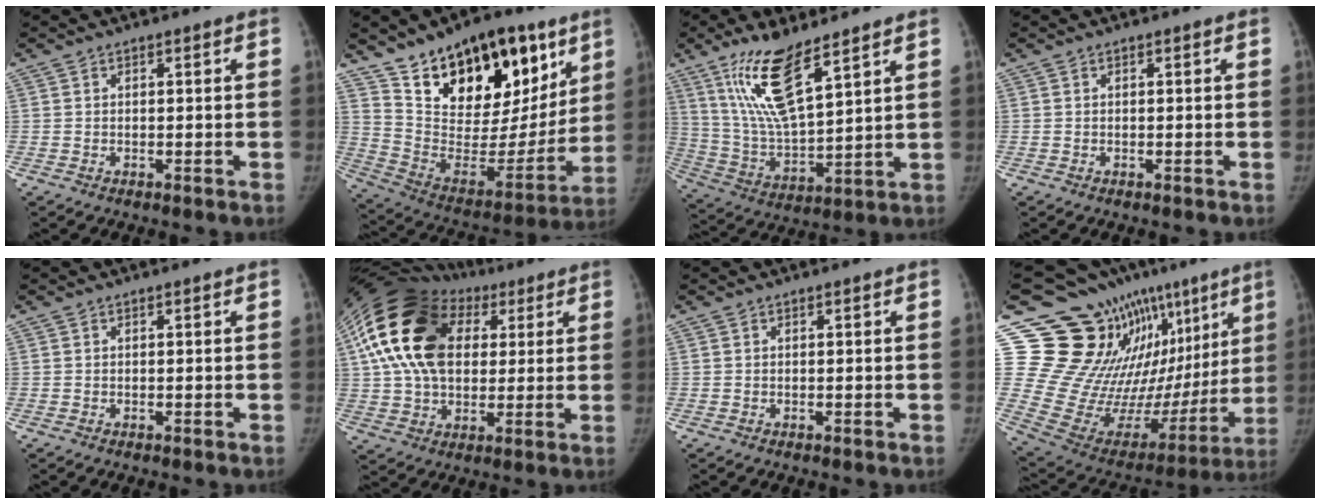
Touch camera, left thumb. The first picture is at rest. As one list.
[{"total": 28.0, "force": [16.6, 14.6, 17.1], "torque": [-0.217, -0.053, 0.277]}, {"total": 15.1, "force": [9.4, 4.2, 11.1], "torque": [-0.206, -0.053, 0.194]}, {"total": 0.0}, {"total": 0.0}, {"total": 23.9, "force": [6.6, 16.7, 15.7], "torque": [-0.291, 0.036, 0.116]}, {"total": 0.0}, {"total": 28.3, "force": [15.2, 13.4, 19.7], "torque": [-0.254, -0.052, 0.266]}]